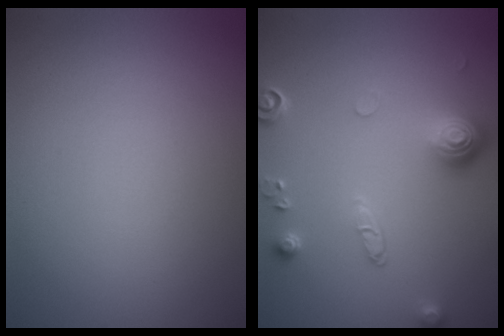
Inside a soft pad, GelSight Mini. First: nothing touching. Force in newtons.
{"total": 4.2, "press": 3.2, "slide": 2.7}